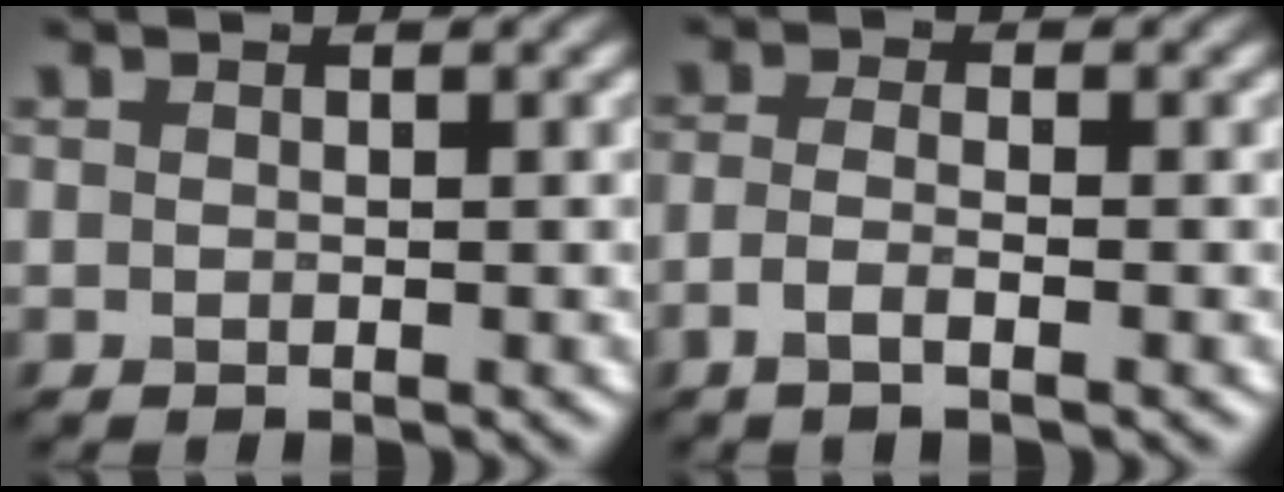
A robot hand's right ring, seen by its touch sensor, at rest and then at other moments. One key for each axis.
{"total": 2.3, "fx": -1.0, "fy": 0.7, "fz": 1.9, "tx": -0.039, "ty": -0.003, "tz": -0.026}